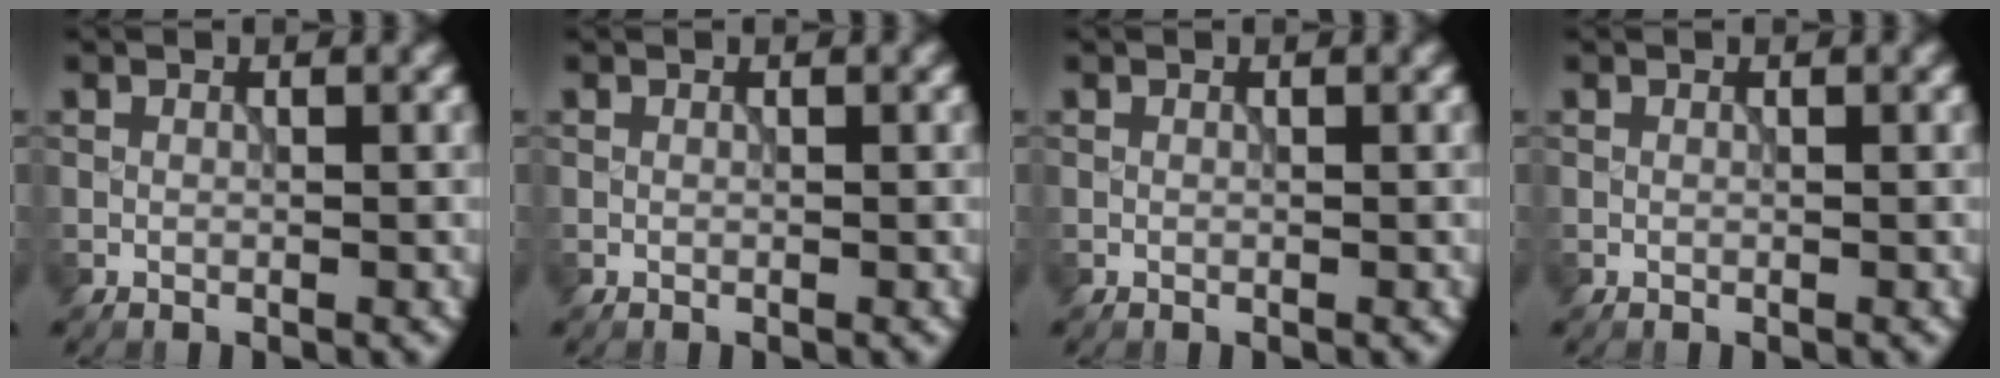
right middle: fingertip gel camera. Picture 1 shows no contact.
{"total": 0.0}
{"total": 0.0}
{"total": 0.0}